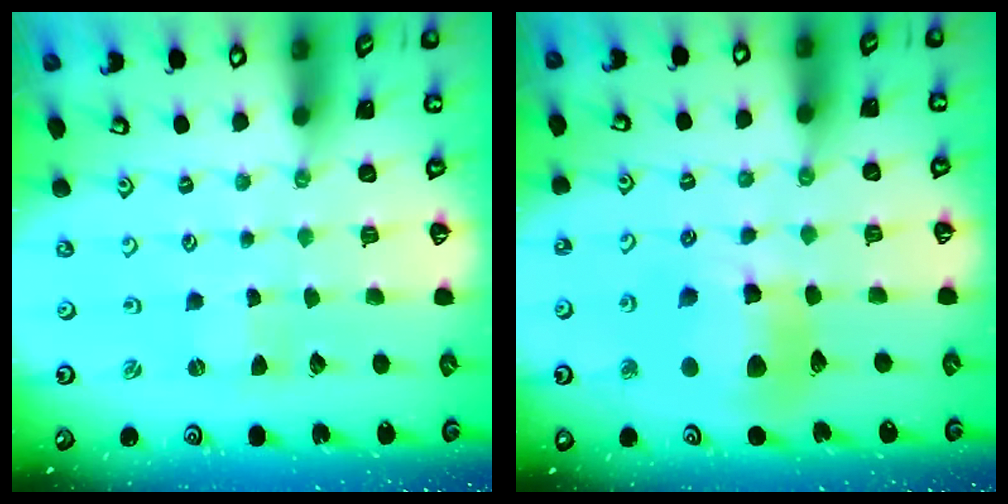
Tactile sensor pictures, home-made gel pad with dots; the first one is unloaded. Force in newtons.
{"total": 13.2, "press": 13.1, "slide": 1.6}